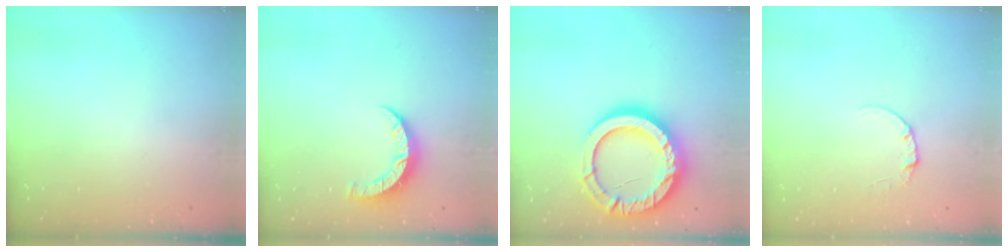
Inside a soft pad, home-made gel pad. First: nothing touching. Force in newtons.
{"total": 6.5, "press": 6.5, "slide": 0.4}
{"total": 24.5, "press": 24.4, "slide": 2.2}
{"total": 3.3, "press": 3.3, "slide": 0.4}